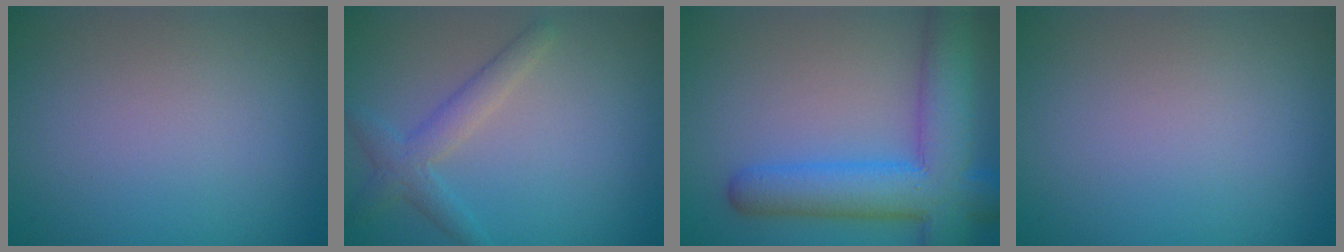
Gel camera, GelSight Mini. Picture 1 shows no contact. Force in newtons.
{"total": 2.7, "press": 2.7, "slide": 0.1}
{"total": 8.9, "press": 8.9, "slide": 0.4}
{"total": 0.0}